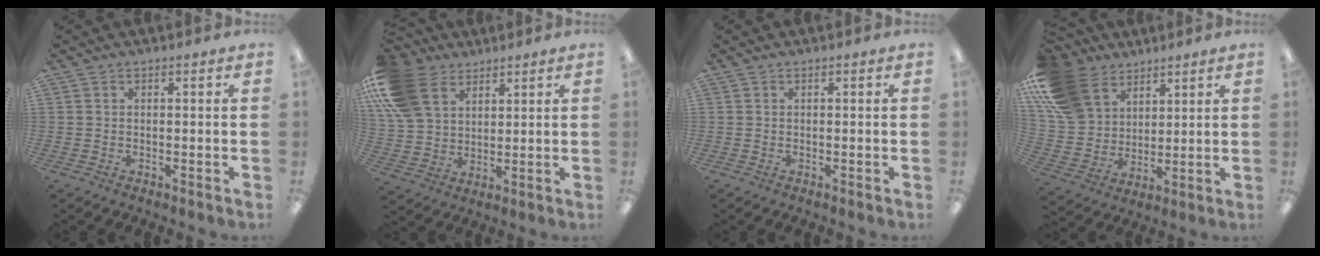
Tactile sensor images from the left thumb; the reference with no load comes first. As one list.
[{"total": 16.0, "force": [8.1, 11.1, 8.2], "torque": [-0.199, -0.019, 0.157]}, {"total": 0.0}, {"total": 17.6, "force": [9.7, 12.7, 7.4], "torque": [-0.181, -0.039, 0.190]}]